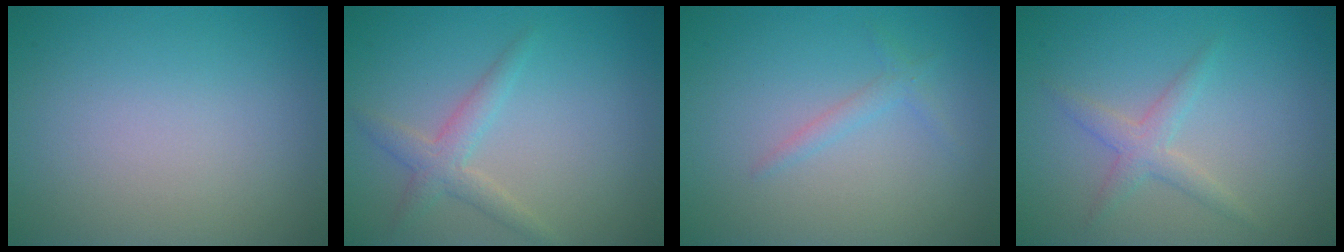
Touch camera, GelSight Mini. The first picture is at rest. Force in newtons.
{"total": 2.4, "press": 2.4, "slide": 0.1}
{"total": 1.1, "press": 1.1, "slide": 0.1}
{"total": 2.1, "press": 2.1, "slide": 0.0}